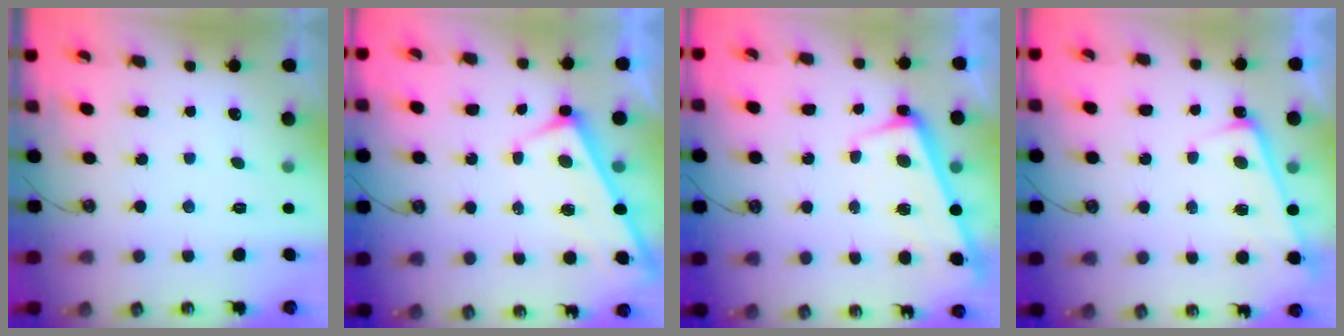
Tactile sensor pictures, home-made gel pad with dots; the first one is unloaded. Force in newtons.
{"total": 2.7, "press": 2.7, "slide": 0.3}
{"total": 2.6, "press": 2.5, "slide": 0.6}
{"total": 2.8, "press": 2.7, "slide": 0.4}